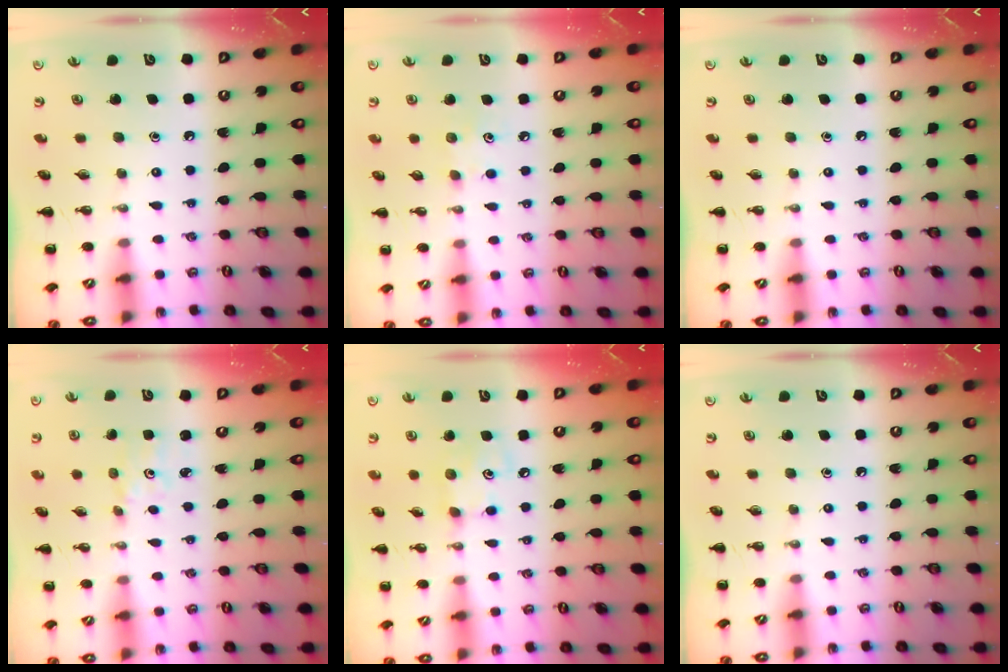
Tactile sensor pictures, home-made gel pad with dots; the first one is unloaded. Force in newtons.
{"total": 5.0, "press": 4.8, "slide": 1.5}
{"total": 0.0}
{"total": 1.2, "press": 1.1, "slide": 0.4}
{"total": 4.3, "press": 4.2, "slide": 0.7}
{"total": 0.0}